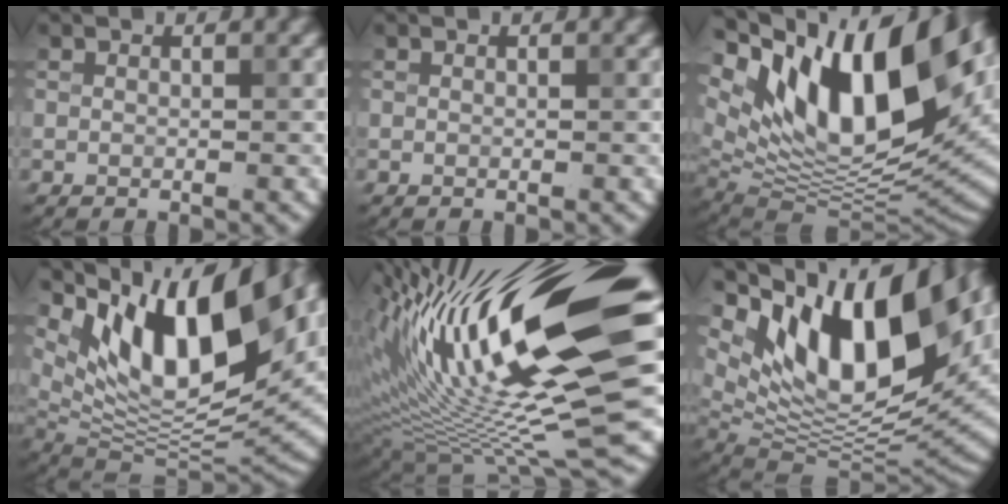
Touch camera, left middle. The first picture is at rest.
{"total": 0.0}
{"total": 18.4, "force": [6.5, 8.9, 14.8], "torque": [-0.252, 0.023, 0.118]}
{"total": 14.5, "force": [6.4, 6.0, 11.5], "torque": [-0.176, 0.013, 0.121]}
{"total": 18.3, "force": [4.8, 4.0, 17.2], "torque": [-0.295, 0.007, 0.085]}
{"total": 16.5, "force": [6.9, 7.9, 12.7], "torque": [-0.208, 0.020, 0.126]}